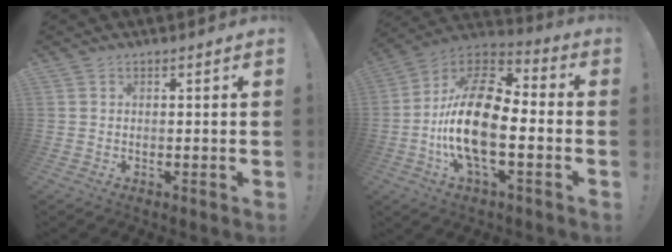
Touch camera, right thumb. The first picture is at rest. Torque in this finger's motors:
{"motor_torque": [2.54, 2.47, 1.98, -0.79, 0.25]}